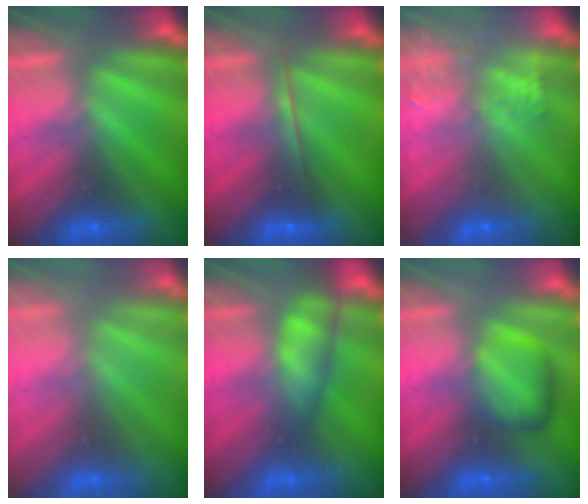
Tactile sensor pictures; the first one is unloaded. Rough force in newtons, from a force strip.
{"total": 1.7}
{"total": 7.2}
{"total": 2.7}
{"total": 5.0}
{"total": 2.4}